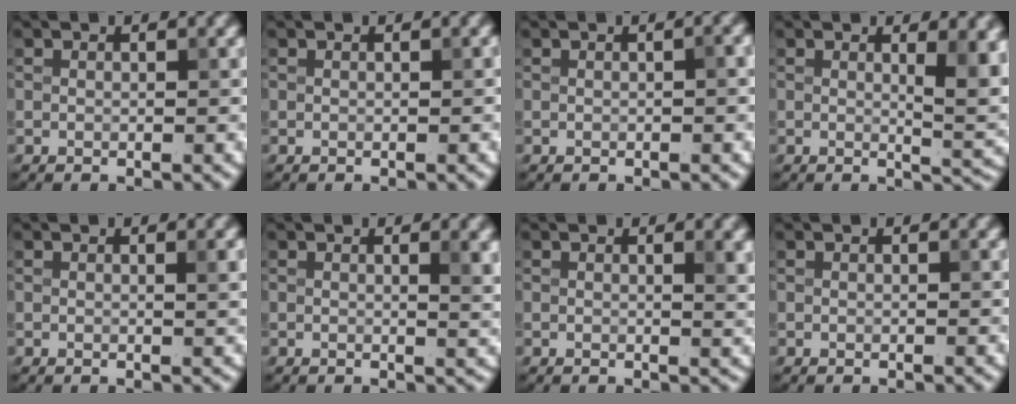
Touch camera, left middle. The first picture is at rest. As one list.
[{"total": 0.0}, {"total": 1.2, "force": [0.0, 0.3, 1.2], "torque": [-0.017, 0.005, 0.002]}, {"total": 4.9, "force": [1.4, 1.5, 4.5], "torque": [-0.050, -0.008, 0.024]}, {"total": 1.2, "force": [0.3, 0.3, 1.2], "torque": [-0.012, 0.000, 0.002]}, {"total": 2.7, "force": [0.9, 0.9, 2.4], "torque": [-0.019, -0.001, 0.010]}, {"total": 2.3, "force": [0.7, 0.8, 2.0], "torque": [-0.015, 0.000, 0.008]}, {"total": 0.0}]